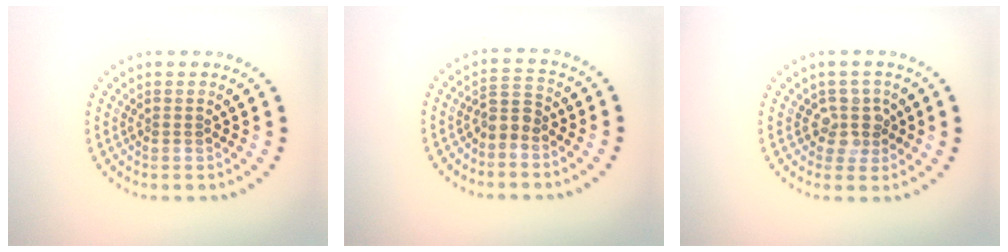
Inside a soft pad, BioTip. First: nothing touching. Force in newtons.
{"total": 2.1, "press": 1.7, "slide": 1.3}
{"total": 2.4, "press": 2.0, "slide": 1.4}